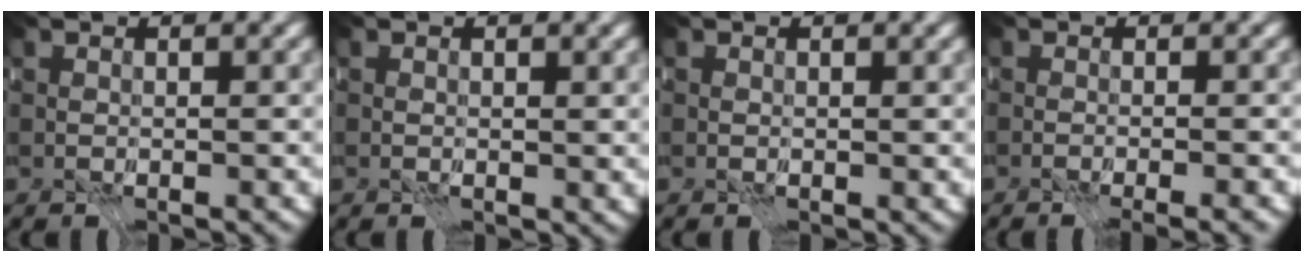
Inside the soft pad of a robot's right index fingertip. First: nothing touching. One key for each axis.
{"total": 1.2, "fx": 0.7, "fy": 0.8, "fz": 0.6, "tx": -0.009, "ty": -0.002, "tz": 0.006}
{"total": 0.8, "fx": 0.5, "fy": 0.5, "fz": 0.3, "tx": -0.005, "ty": 0.000, "tz": 0.001}
{"total": 2.6, "fx": -2.2, "fy": 0.1, "fz": 1.4, "tx": 0.010, "ty": -0.009, "tz": -0.039}